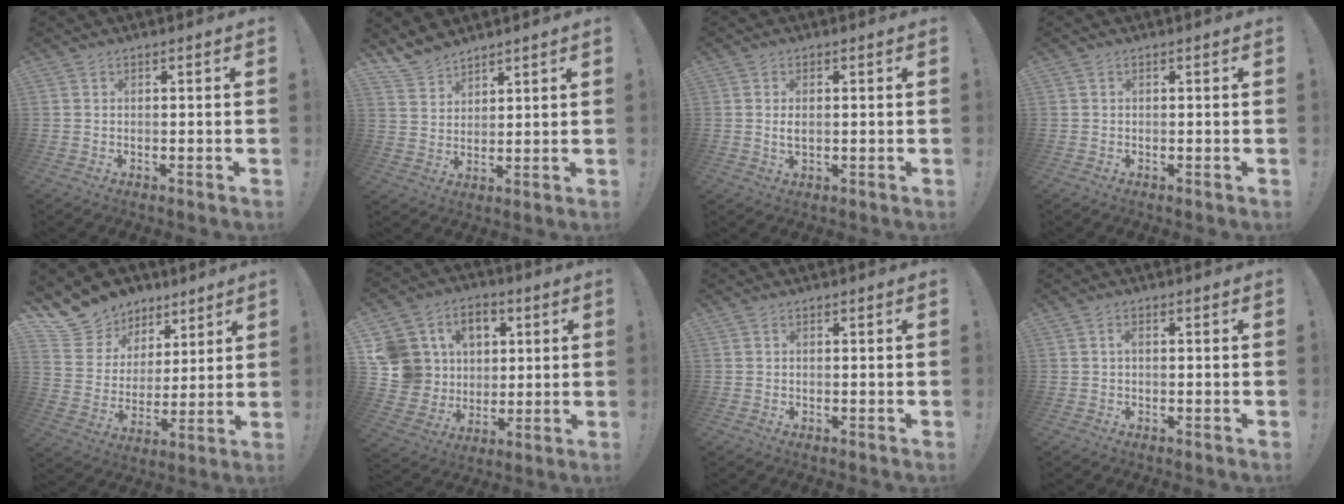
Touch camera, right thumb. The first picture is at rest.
{"total": 6.8, "force": [6.2, 2.7, 0.9], "torque": [-0.024, -0.044, 0.122]}
{"total": 2.5, "force": [0.4, 1.3, 2.1], "torque": [-0.029, -0.002, 0.004]}
{"total": 0.0}
{"total": 12.3, "force": [8.5, 8.6, 2.2], "torque": [-0.047, -0.065, 0.172]}
{"total": 14.0, "force": [3.4, 13.0, 3.8], "torque": [-0.060, -0.011, 0.100]}
{"total": 0.0}
{"total": 1.2, "force": [-0.1, 0.4, 1.1], "torque": [-0.026, 0.006, -0.003]}